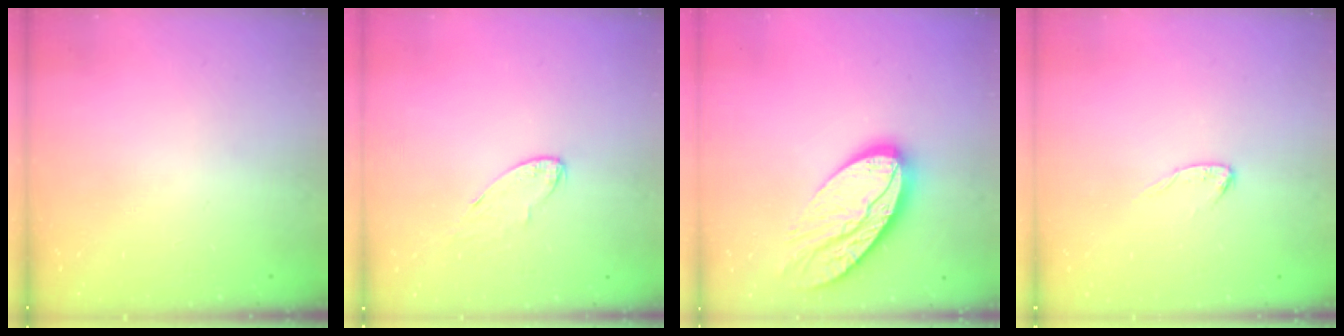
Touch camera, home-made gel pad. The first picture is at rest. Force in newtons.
{"total": 4.1, "press": 4.0, "slide": 0.5}
{"total": 14.9, "press": 14.9, "slide": 1.1}
{"total": 3.8, "press": 3.8, "slide": 0.3}